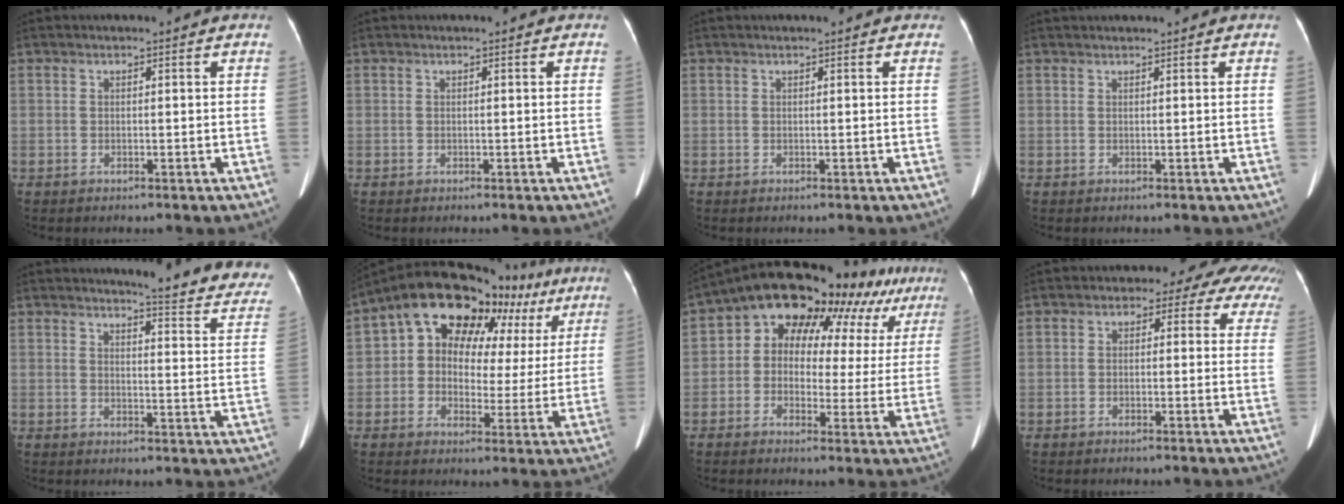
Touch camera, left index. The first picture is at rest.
{"total": 0.0}
{"total": 2.1, "force": [1.7, 0.6, 1.0], "torque": [-0.010, 0.025, 0.014]}
{"total": 2.4, "force": [2.3, -0.1, 0.9], "torque": [-0.007, 0.029, 0.036]}
{"total": 15.9, "force": [14.8, 1.7, 5.6], "torque": [-0.040, -0.080, 0.143]}
{"total": 15.4, "force": [8.1, 9.3, 9.2], "torque": [-0.119, 0.045, 0.103]}
{"total": 14.5, "force": [7.8, 7.2, 9.9], "torque": [-0.142, 0.054, 0.089]}
{"total": 9.1, "force": [5.4, 5.1, 5.1], "torque": [-0.044, 0.040, 0.039]}